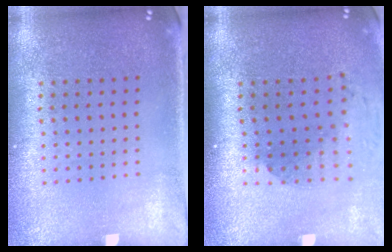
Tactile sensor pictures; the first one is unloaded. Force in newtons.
{"total": 1.8, "press": 1.4, "slide": 1.1}